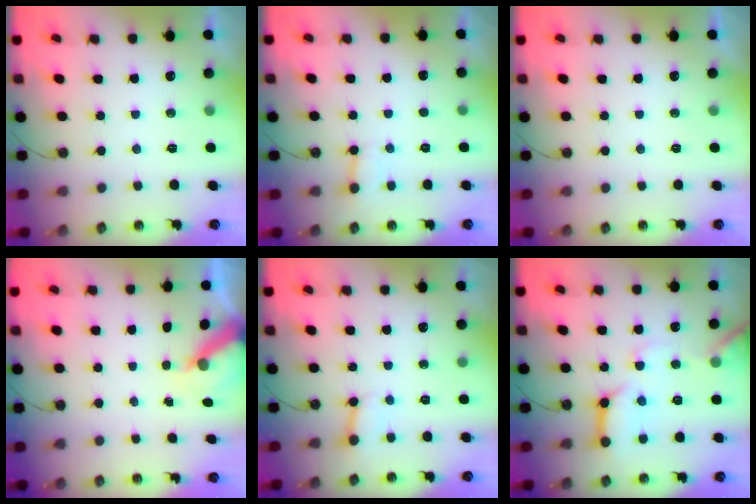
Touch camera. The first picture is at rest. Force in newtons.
{"total": 6.4, "press": 6.4, "slide": 0.8}
{"total": 0.0}
{"total": 5.4, "press": 5.4, "slide": 0.6}
{"total": 3.5, "press": 3.5, "slide": 0.4}
{"total": 13.0, "press": 12.9, "slide": 1.7}